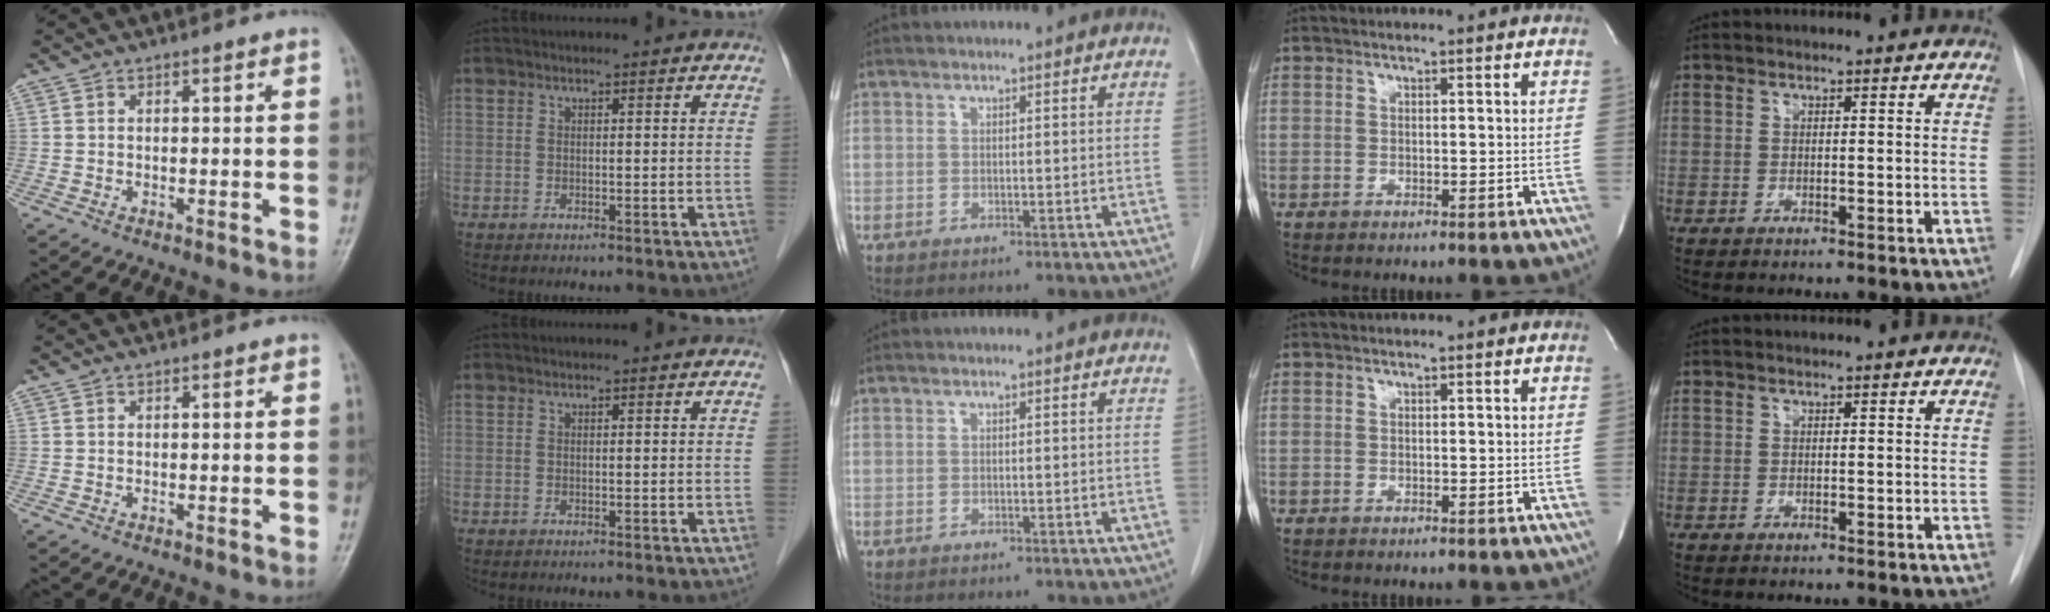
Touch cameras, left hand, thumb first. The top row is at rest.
{}